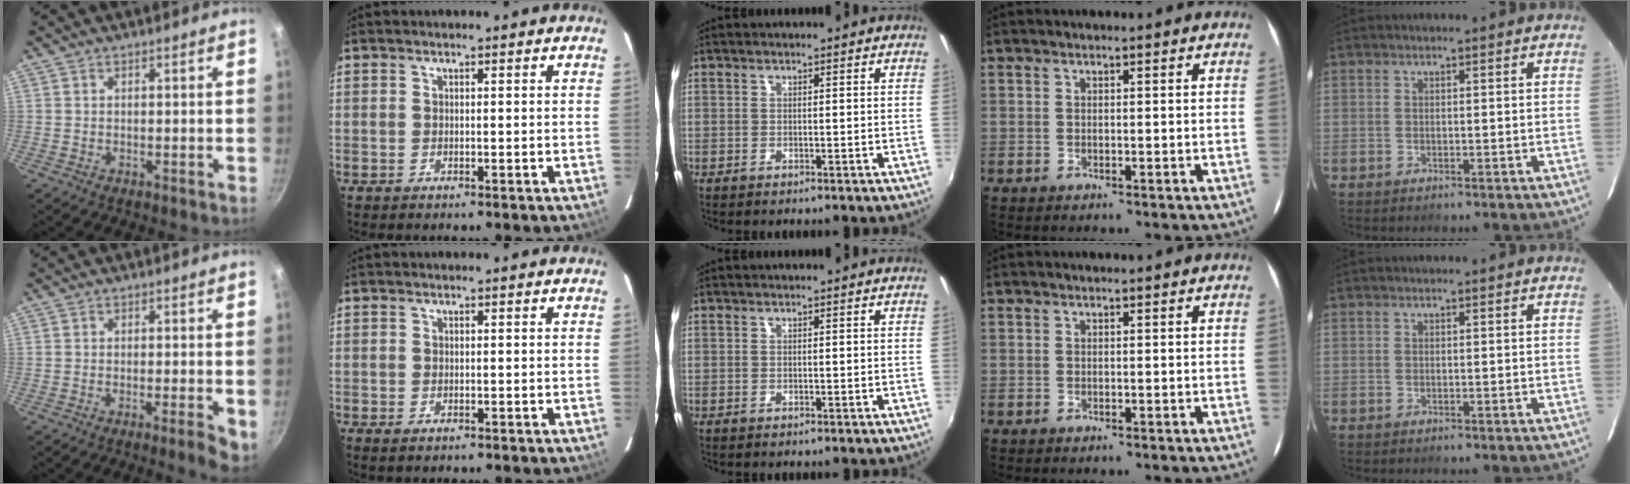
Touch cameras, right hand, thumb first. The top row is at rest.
{"thumb": {"total": 4.5, "force": [-1.7, 0.8, 4.1], "torque": [-0.055, 0.004, -0.024]}, "index": {"total": 1.1, "force": [-0.8, 0.6, 0.6], "torque": [-0.011, -0.005, -0.013]}}